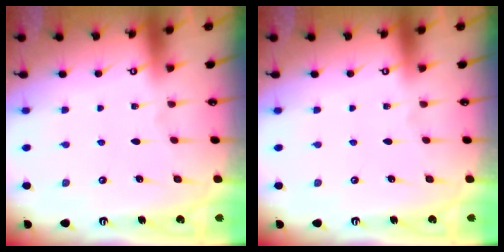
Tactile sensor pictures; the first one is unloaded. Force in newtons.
{"total": 0.0}